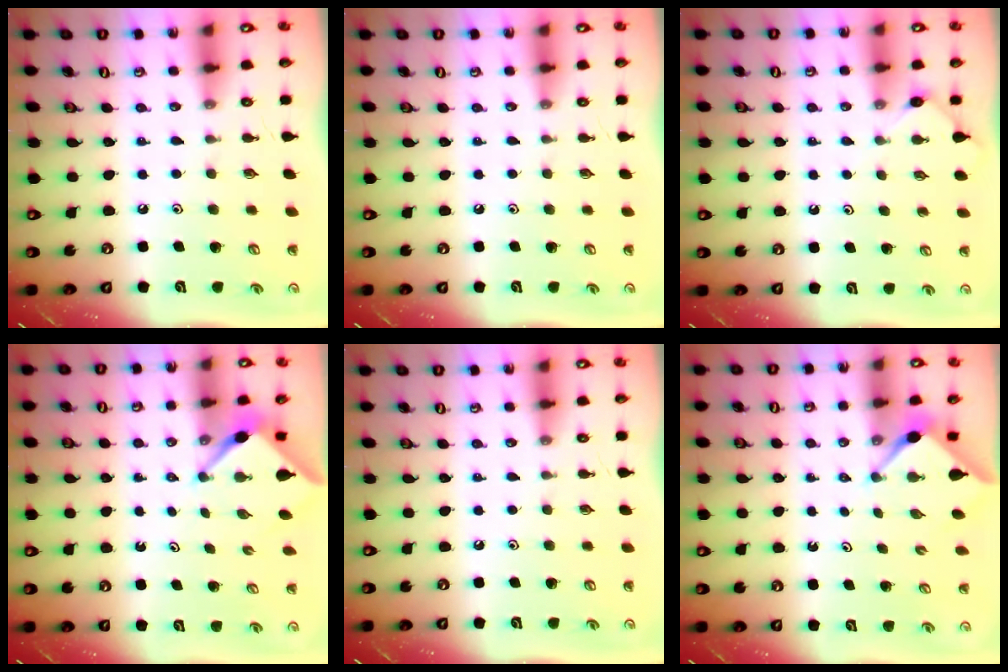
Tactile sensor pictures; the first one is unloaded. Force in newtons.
{"total": 0.0}
{"total": 3.0, "press": 3.0, "slide": 0.4}
{"total": 3.8, "press": 3.8, "slide": 0.3}
{"total": 0.0}
{"total": 2.9, "press": 2.9, "slide": 0.3}